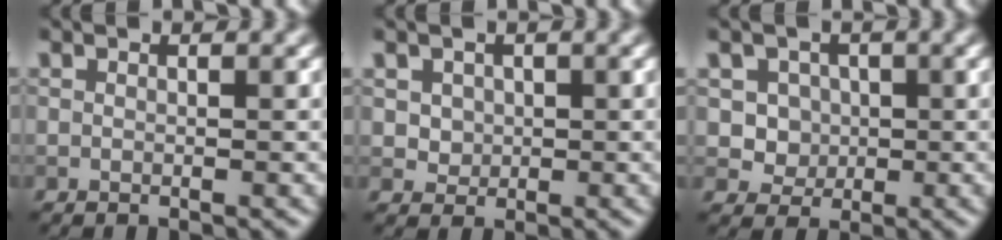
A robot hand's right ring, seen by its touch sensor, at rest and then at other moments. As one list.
[{"total": 2.3, "force": [0.7, 1.9, 0.9], "torque": [-0.023, 0.001, 0.030]}, {"total": 3.2, "force": [0.6, 2.9, 1.2], "torque": [-0.017, -0.004, 0.020]}]